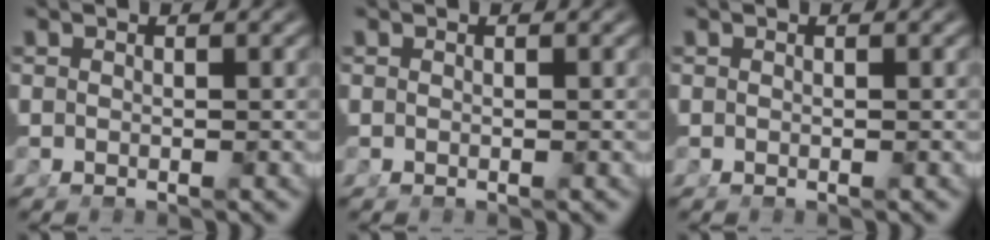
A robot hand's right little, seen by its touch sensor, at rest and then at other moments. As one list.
[{"total": 0.0}, {"total": 0.0}]